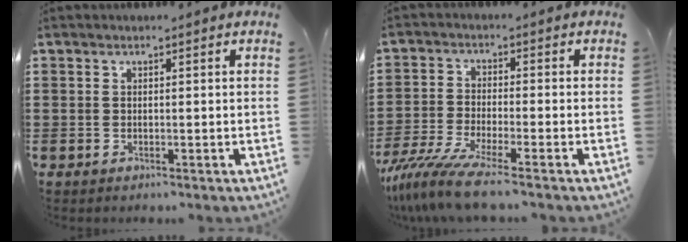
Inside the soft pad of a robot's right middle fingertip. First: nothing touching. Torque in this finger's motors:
{"motor_torque": [1.21, -0.27, 0.94, 0.21]}